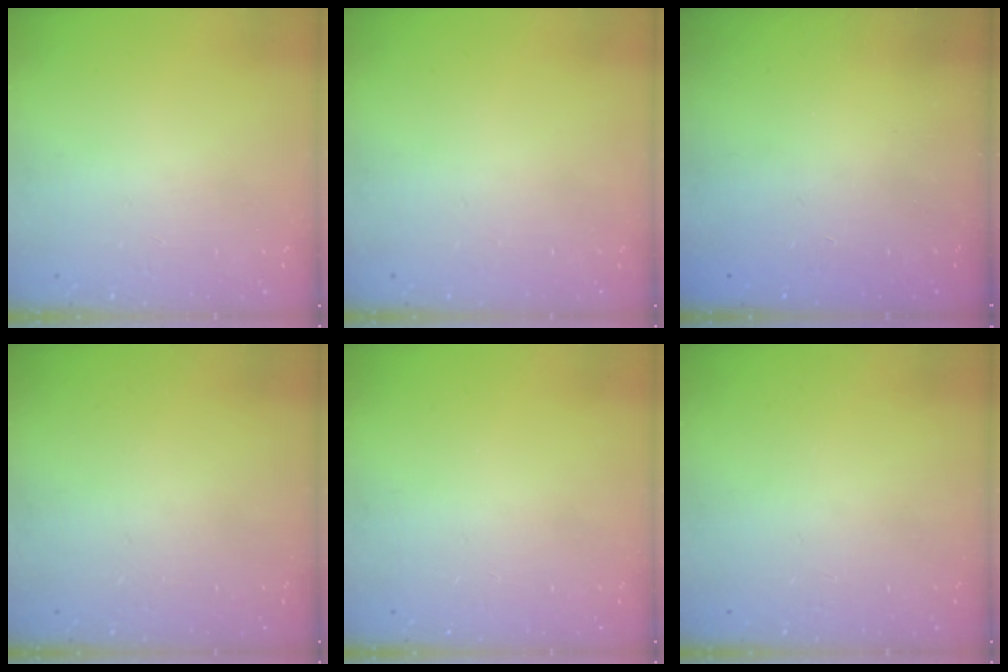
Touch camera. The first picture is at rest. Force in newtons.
{"total": 0.0}
{"total": 2.3, "press": 2.2, "slide": 0.7}
{"total": 0.0}
{"total": 0.0}
{"total": 0.0}